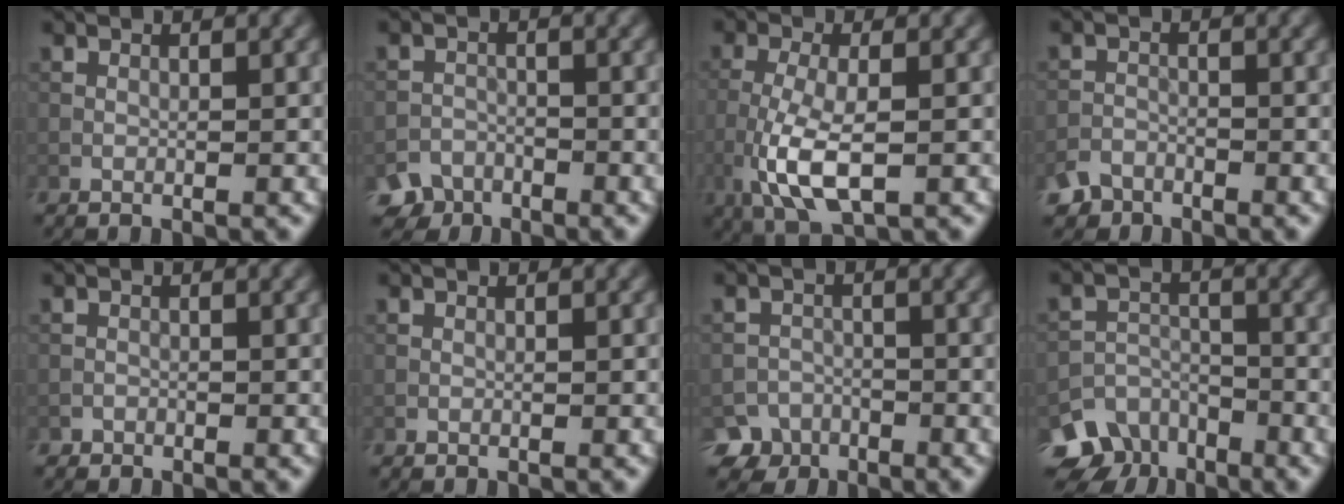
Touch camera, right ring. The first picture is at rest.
{"total": 3.8, "force": [-3.1, 2.2, 0.3], "torque": [0.007, -0.002, -0.051]}
{"total": 6.0, "force": [-2.1, 2.2, 5.1], "torque": [-0.113, -0.003, -0.043]}
{"total": 2.8, "force": [-2.4, 1.4, 0.2], "torque": [-0.001, -0.003, -0.046]}
{"total": 0.7, "force": [-0.6, 0.4, -0.1], "torque": [0.002, 0.002, -0.010]}
{"total": 0.0}
{"total": 4.7, "force": [-3.5, 3.0, 0.4], "torque": [0.011, 0.001, -0.052]}
{"total": 6.9, "force": [-5.2, 4.3, 1.5], "torque": [-0.007, -0.011, -0.086]}